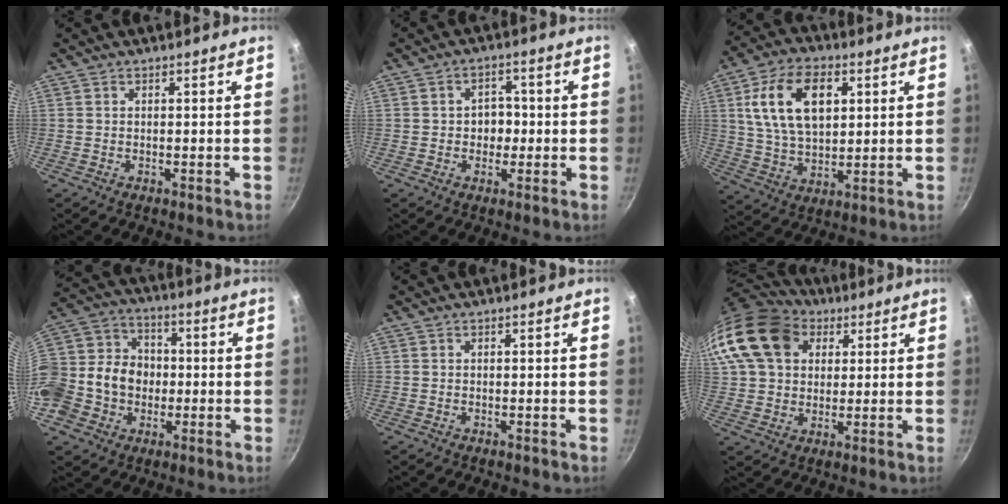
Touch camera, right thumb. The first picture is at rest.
{"total": 4.5, "force": [-0.5, 3.7, 2.5], "torque": [-0.003, 0.009, -0.009]}
{"total": 15.5, "force": [4.4, 9.4, 11.6], "torque": [-0.191, -0.004, 0.082]}
{"total": 19.3, "force": [-3.5, 16.6, 9.2], "torque": [-0.184, 0.048, -0.065]}
{"total": 0.0}
{"total": 19.8, "force": [7.2, 14.8, 10.9], "torque": [-0.214, 0.020, 0.123]}